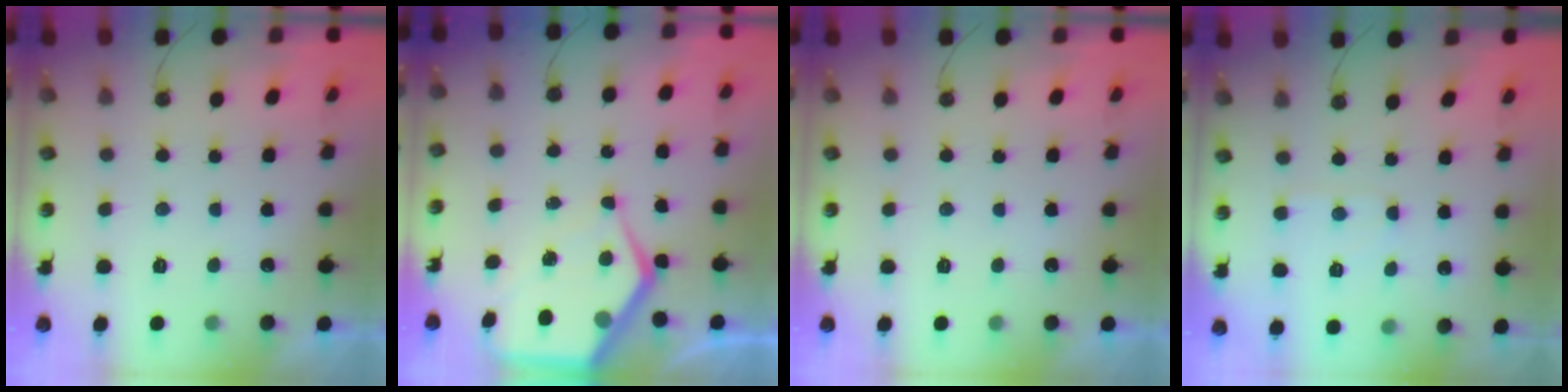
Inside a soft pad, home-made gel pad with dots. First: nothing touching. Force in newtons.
{"total": 10.7, "press": 10.6, "slide": 1.3}
{"total": 0.0}
{"total": 2.5, "press": 2.5, "slide": 0.4}